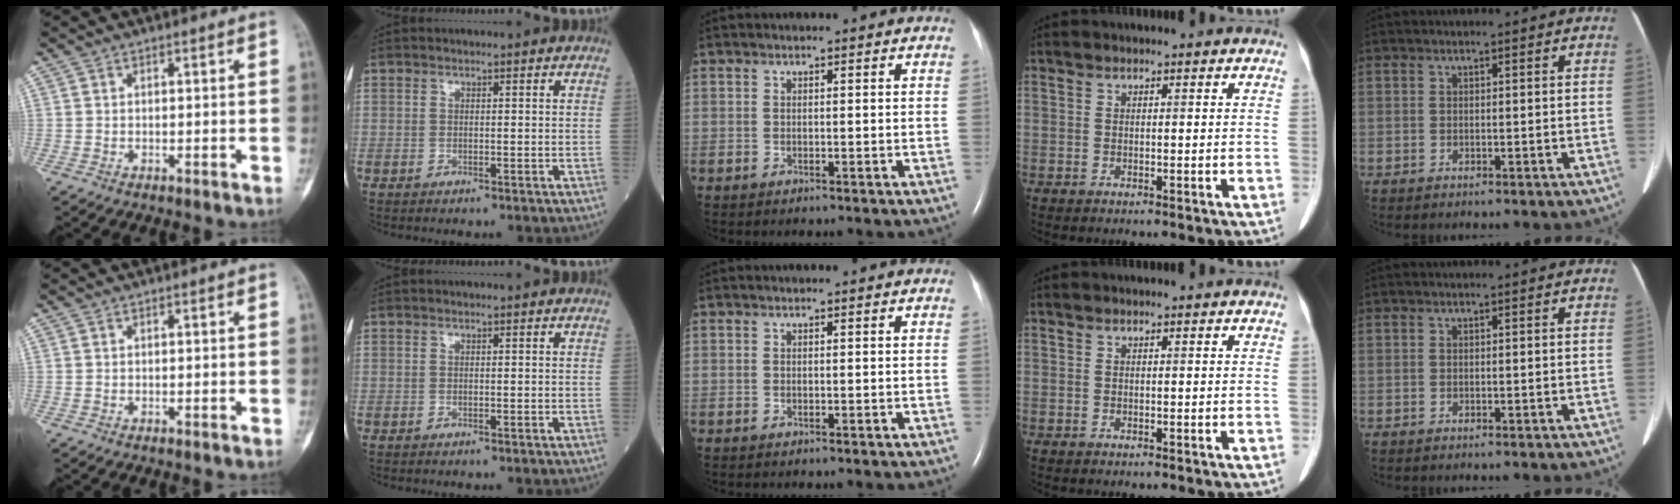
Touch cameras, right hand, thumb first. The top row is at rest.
{}